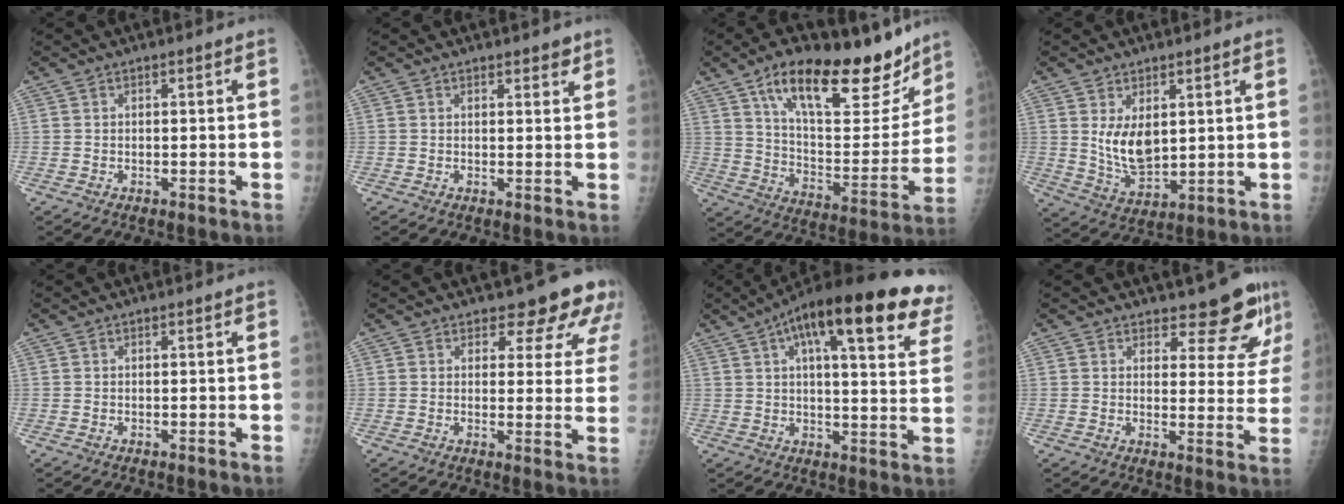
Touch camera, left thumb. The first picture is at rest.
{"total": 2.2, "force": [1.7, 0.9, 1.1], "torque": [-0.001, -0.009, 0.019]}
{"total": 26.4, "force": [17.6, 10.2, 16.9], "torque": [-0.210, -0.058, 0.278]}
{"total": 8.2, "force": [2.3, 4.8, 6.3], "torque": [-0.094, -0.028, 0.060]}
{"total": 0.0}
{"total": 9.9, "force": [7.9, 4.4, 4.1], "torque": [-0.004, -0.042, 0.074]}
{"total": 27.2, "force": [15.0, 7.7, 21.3], "torque": [-0.269, 0.002, 0.194]}
{"total": 9.7, "force": [8.1, 3.4, 4.2], "torque": [-0.021, -0.062, 0.093]}